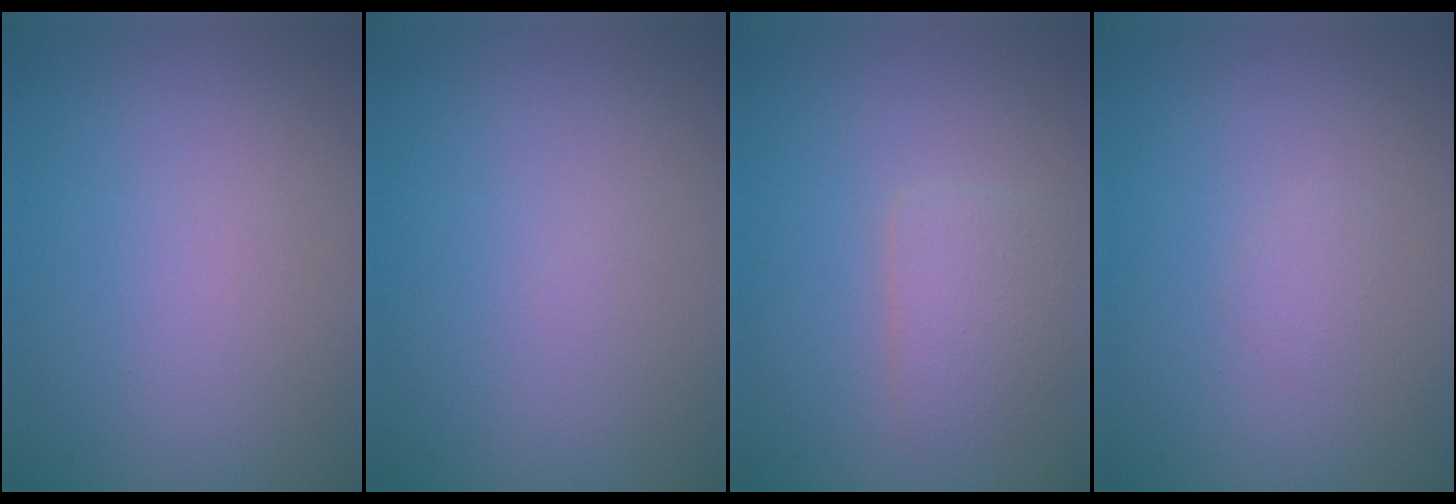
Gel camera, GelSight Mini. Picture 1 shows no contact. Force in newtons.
{"total": 0.0}
{"total": 2.3, "press": 2.3, "slide": 0.1}
{"total": 0.6, "press": 0.6, "slide": 0.0}